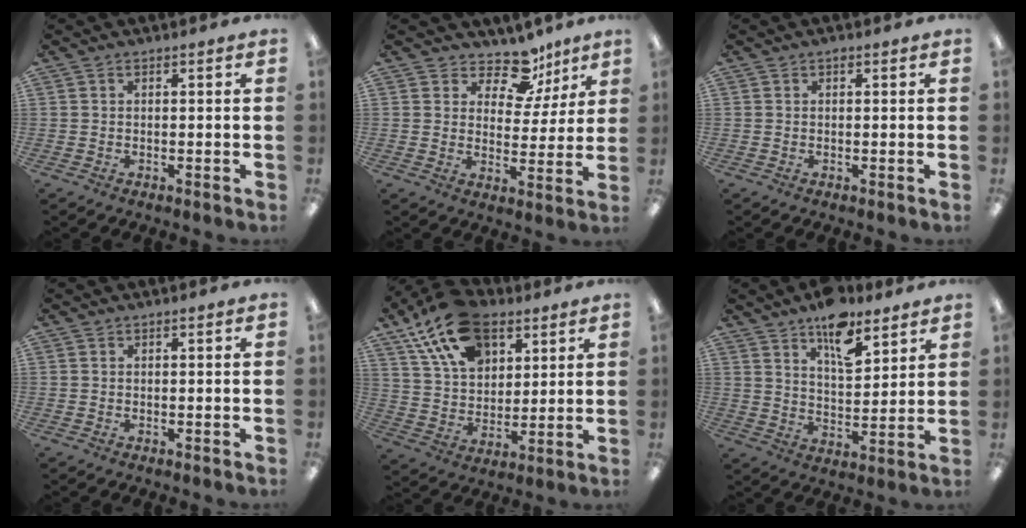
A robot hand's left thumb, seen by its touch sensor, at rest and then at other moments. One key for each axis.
{"total": 11.3, "fx": 8.2, "fy": 6.2, "fz": 4.7, "tx": -0.070, "ty": -0.052, "tz": 0.151}
{"total": 0.6, "fx": 0.4, "fy": 0.4, "fz": 0.3, "tx": -0.007, "ty": 0.004, "tz": 0.007}
{"total": 0.0}
{"total": 19.0, "fx": 11.2, "fy": 11.4, "fz": 10.3, "tx": -0.187, "ty": -0.037, "tz": 0.206}
{"total": 11.7, "fx": 8.3, "fy": 5.1, "fz": 6.6, "tx": -0.087, "ty": -0.046, "tz": 0.141}